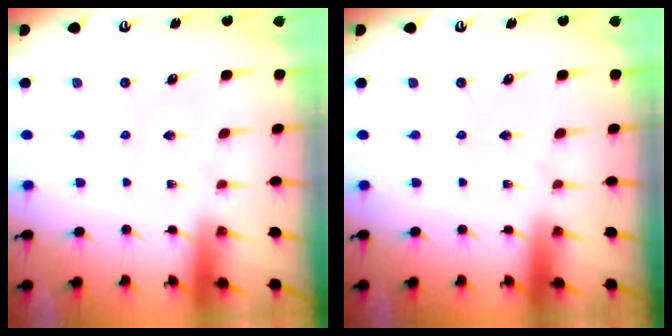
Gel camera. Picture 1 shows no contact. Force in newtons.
{"total": 0.0}